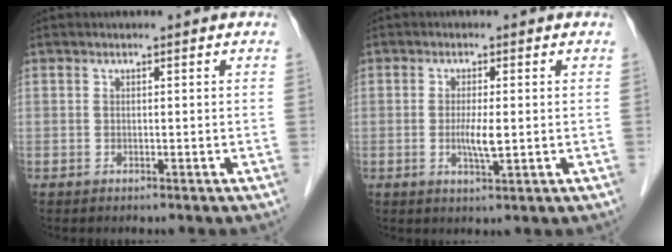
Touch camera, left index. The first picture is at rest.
{"total": 3.4, "force": [-0.4, 0.5, 3.3], "torque": [-0.067, -0.008, -0.005]}